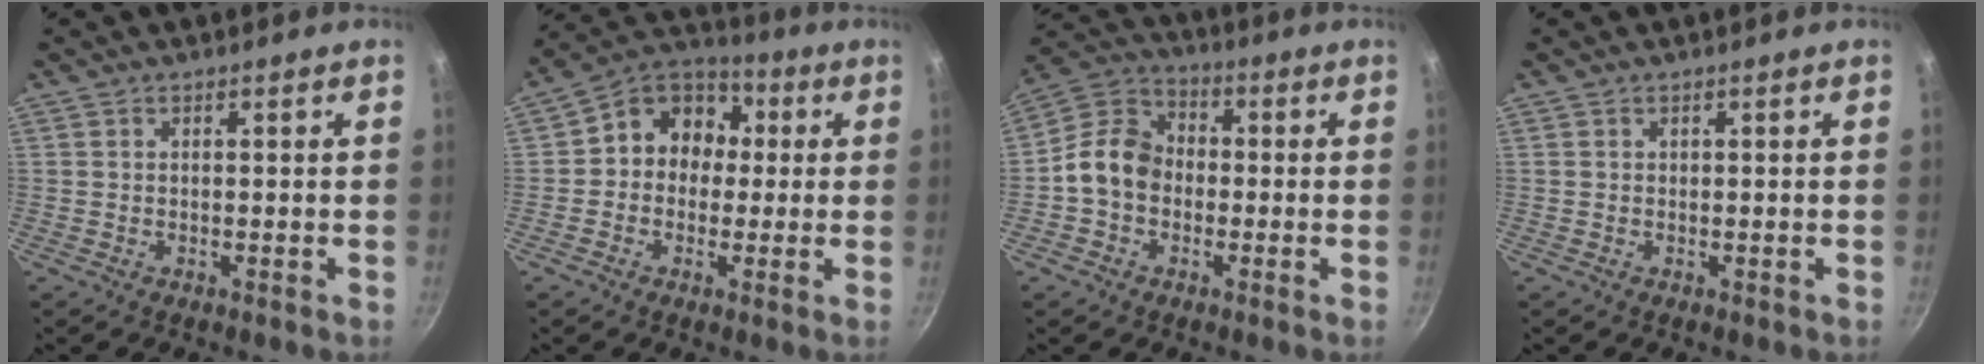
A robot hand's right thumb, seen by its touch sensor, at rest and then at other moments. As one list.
[{"total": 11.1, "force": [0.7, 9.6, 5.5], "torque": [-0.041, 0.030, -0.015]}, {"total": 10.0, "force": [-1.5, 8.1, 5.8], "torque": [-0.072, 0.033, -0.052]}, {"total": 0.0}]